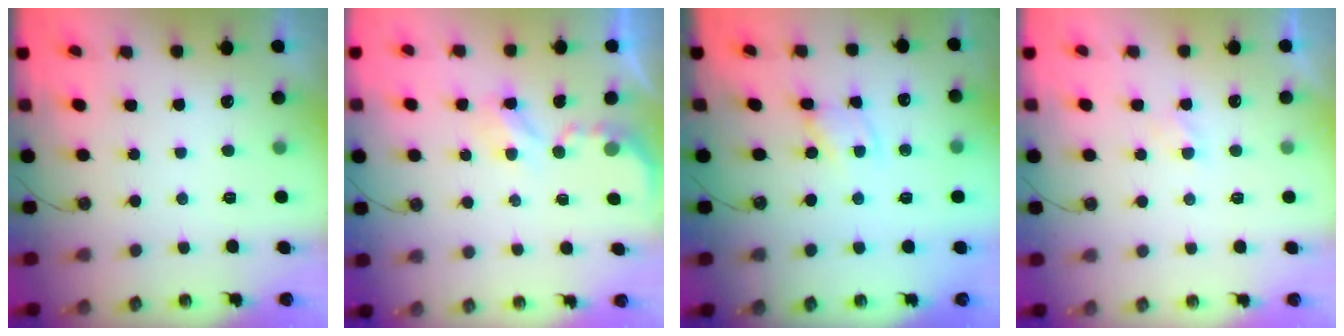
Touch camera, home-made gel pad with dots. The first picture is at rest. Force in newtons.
{"total": 2.8, "press": 2.8, "slide": 0.4}
{"total": 1.4, "press": 1.4, "slide": 0.2}
{"total": 1.4, "press": 1.4, "slide": 0.3}